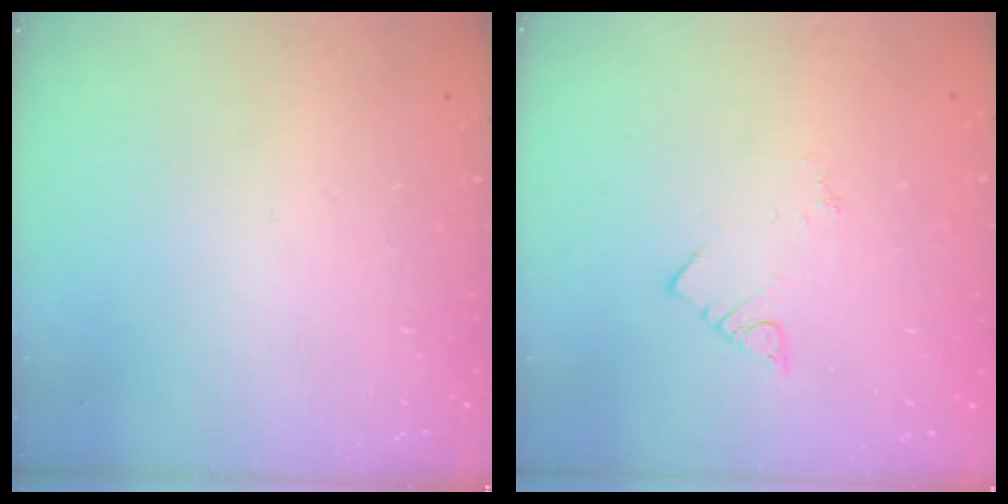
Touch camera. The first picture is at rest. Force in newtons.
{"total": 1.8, "press": 1.8, "slide": 0.3}